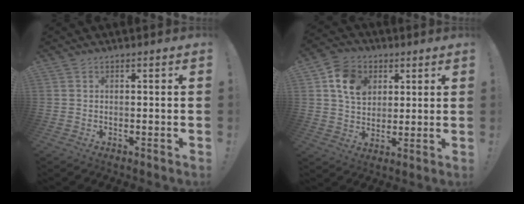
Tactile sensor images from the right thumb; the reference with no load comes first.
{"total": 11.8, "force": [4.4, 9.4, 5.7], "torque": [-0.082, -0.007, 0.088]}